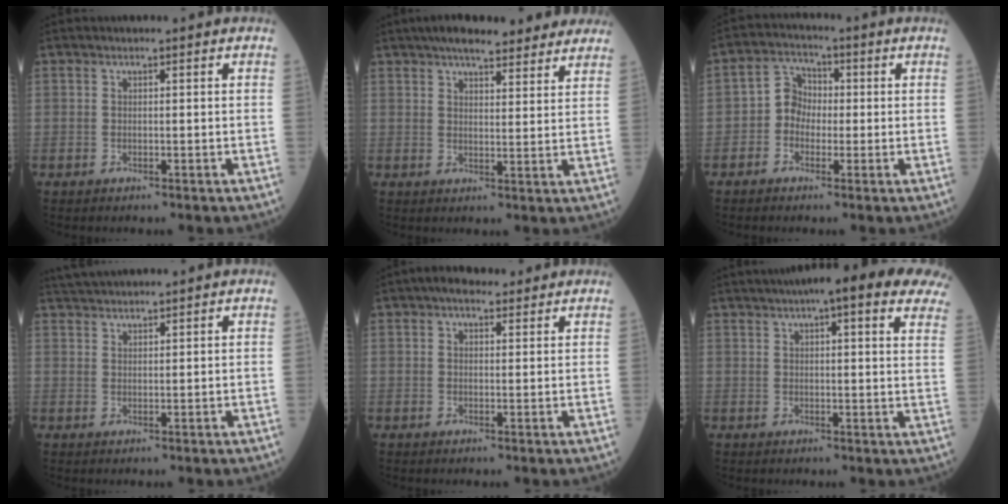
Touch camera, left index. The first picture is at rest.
{"total": 12.3, "force": [10.2, 3.1, 6.2], "torque": [-0.078, 0.025, 0.131]}
{"total": 4.5, "force": [-0.8, 3.8, 2.2], "torque": [-0.038, 0.016, -0.025]}
{"total": 4.0, "force": [3.9, -0.3, 1.1], "torque": [-0.026, 0.028, 0.077]}
{"total": 4.1, "force": [3.0, 1.8, 2.1], "torque": [-0.036, 0.023, 0.046]}
{"total": 17.7, "force": [13.2, 2.7, 11.5], "torque": [-0.158, 0.037, 0.149]}